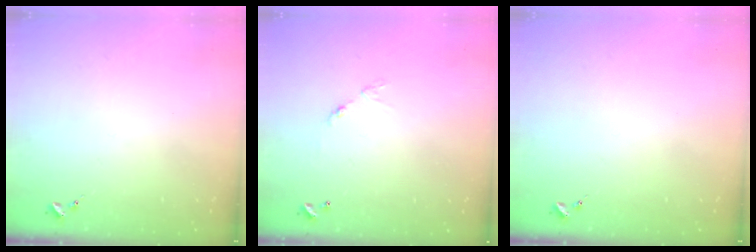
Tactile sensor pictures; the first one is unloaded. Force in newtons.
{"total": 5.5, "press": 5.5, "slide": 0.4}
{"total": 0.0}